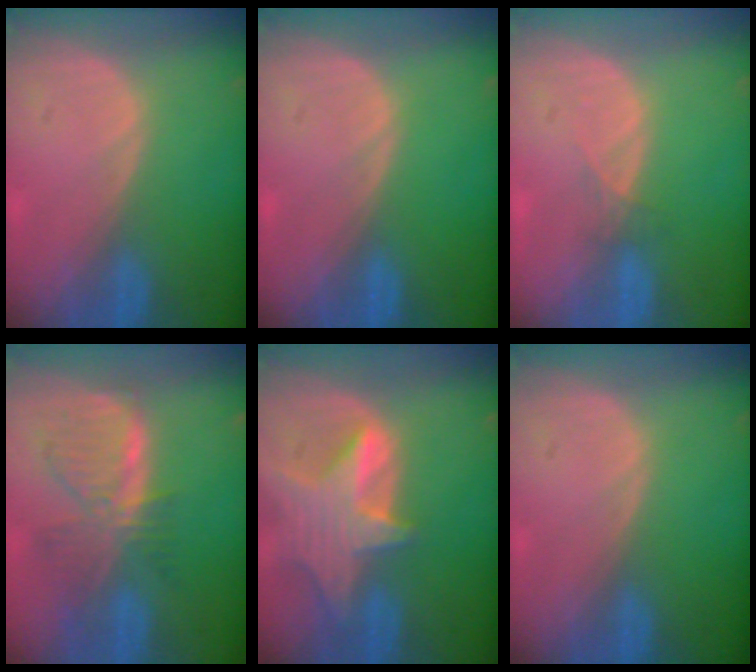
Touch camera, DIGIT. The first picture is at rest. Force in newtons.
{"total": 0.0}
{"total": 1.1, "press": 1.1, "slide": 0.2}
{"total": 7.7, "press": 6.9, "slide": 3.4}
{"total": 8.0, "press": 7.3, "slide": 3.3}
{"total": 0.0}